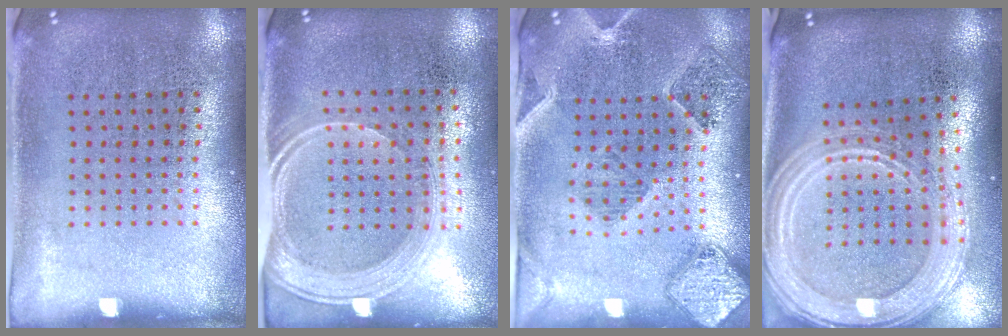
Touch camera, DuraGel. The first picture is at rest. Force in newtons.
{"total": 1.9, "press": 1.6, "slide": 1.1}
{"total": 1.6, "press": 1.6, "slide": 0.3}
{"total": 2.9, "press": 2.3, "slide": 1.7}